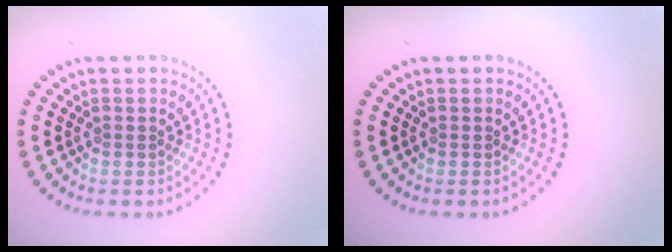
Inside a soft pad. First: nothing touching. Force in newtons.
{"total": 0.0}